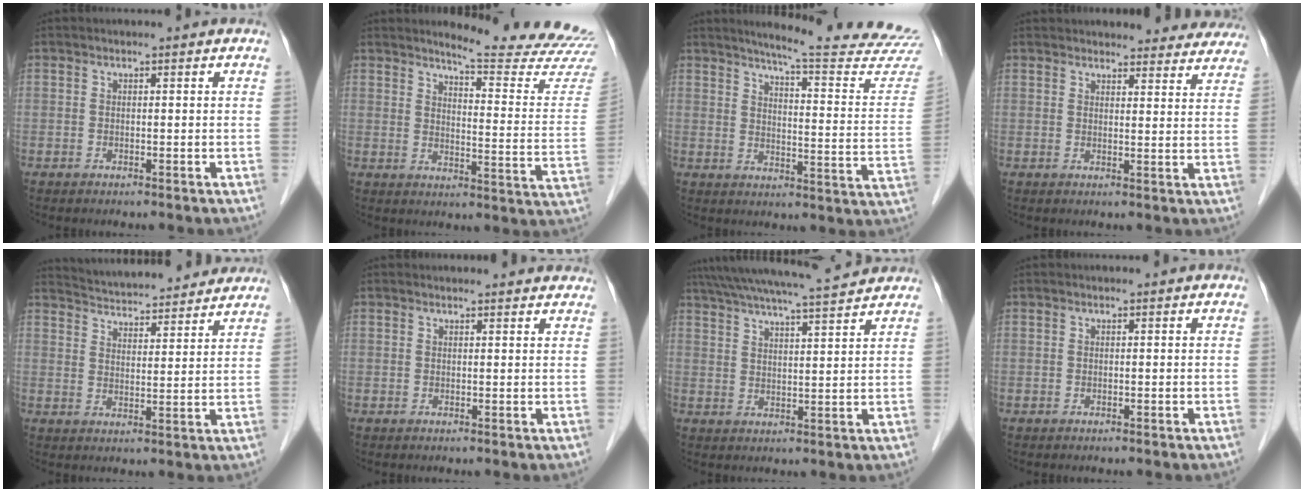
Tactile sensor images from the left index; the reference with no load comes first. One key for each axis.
{"total": 17.6, "fx": 16.9, "fy": -0.5, "fz": 4.8, "tx": -0.064, "ty": -0.126, "tz": 0.189}
{"total": 22.1, "fx": 20.7, "fy": -0.4, "fz": 7.6, "tx": -0.101, "ty": -0.112, "tz": 0.241}
{"total": 16.7, "fx": 15.8, "fy": 4.2, "fz": 3.5, "tx": -0.014, "ty": -0.003, "tz": 0.171}
{"total": 16.1, "fx": 15.2, "fy": 2.3, "fz": 4.8, "tx": -0.074, "ty": 0.023, "tz": 0.213}
{"total": 5.1, "fx": 4.9, "fy": 0.8, "fz": 1.0, "tx": -0.009, "ty": 0.008, "tz": 0.044}
{"total": 16.6, "fx": 15.2, "fy": 0.2, "fz": 6.6, "tx": -0.124, "ty": 0.023, "tz": 0.222}
{"total": 0.0}